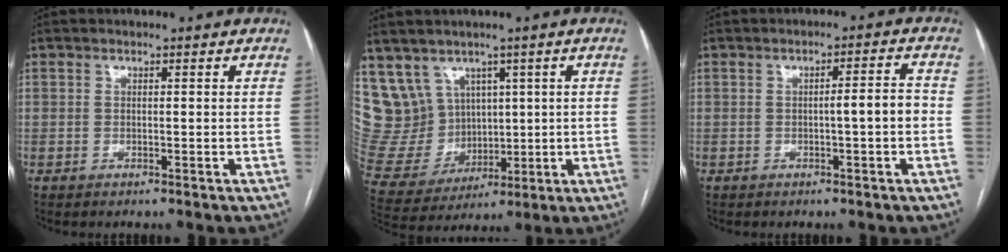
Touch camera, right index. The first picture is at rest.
{"total": 12.6, "force": [6.1, 10.8, 2.4], "torque": [-0.073, 0.061, 0.157]}
{"total": 3.7, "force": [-0.7, 0.1, 3.7], "torque": [-0.050, 0.010, -0.011]}